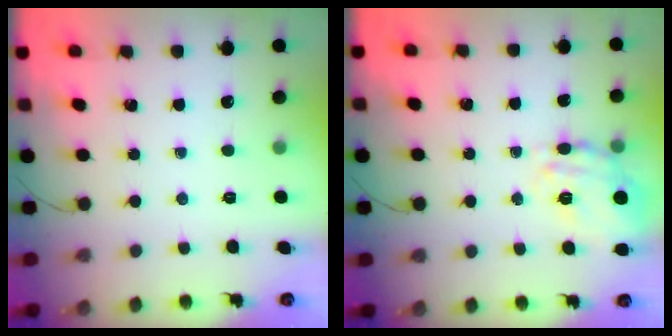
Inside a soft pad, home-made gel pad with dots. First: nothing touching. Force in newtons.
{"total": 9.6, "press": 9.4, "slide": 1.8}